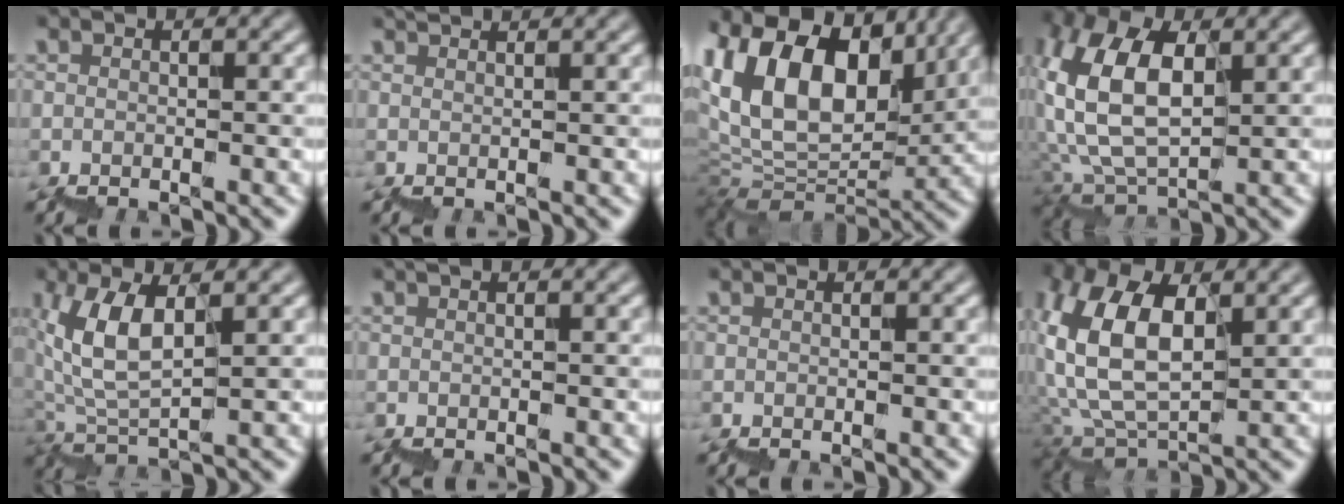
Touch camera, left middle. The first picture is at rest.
{"total": 0.8, "force": [0.4, 0.2, 0.7], "torque": [-0.004, -0.006, 0.010]}
{"total": 14.7, "force": [8.5, 7.7, 9.1], "torque": [-0.152, 0.039, 0.145]}
{"total": 7.8, "force": [3.6, 3.6, 5.9], "torque": [-0.140, 0.020, 0.063]}
{"total": 5.3, "force": [3.8, 1.0, 3.5], "torque": [-0.077, 0.004, 0.077]}
{"total": 0.0}
{"total": 0.0}
{"total": 8.3, "force": [4.5, 3.7, 5.9], "torque": [-0.141, 0.020, 0.082]}